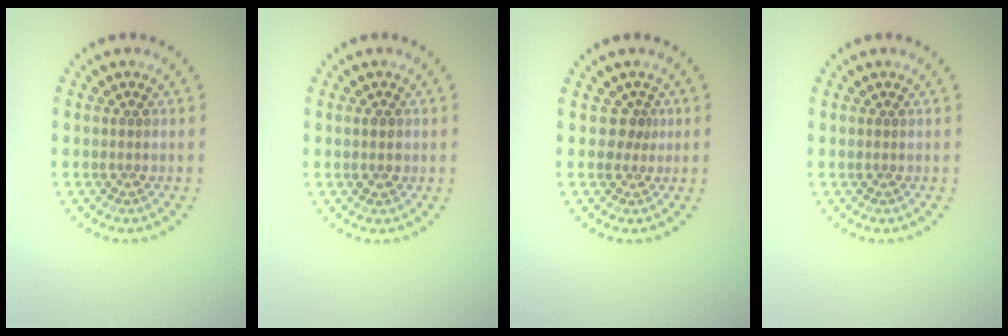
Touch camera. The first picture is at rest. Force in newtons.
{"total": 1.4, "press": 1.4, "slide": 0.1}
{"total": 1.3, "press": 0.8, "slide": 1.0}
{"total": 0.0}